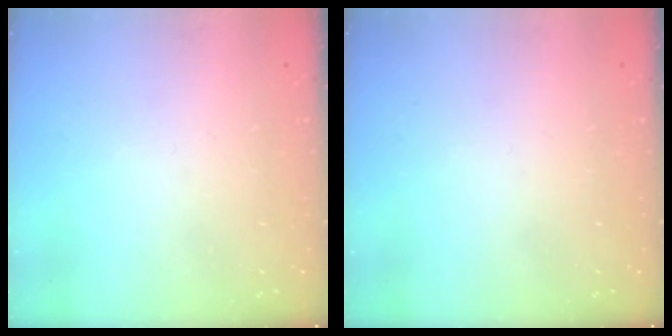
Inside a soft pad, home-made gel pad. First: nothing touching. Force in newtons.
{"total": 0.0}